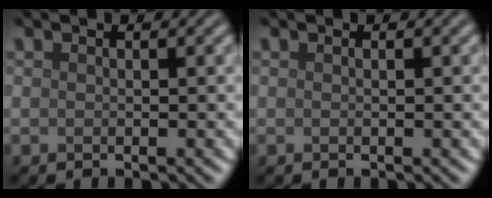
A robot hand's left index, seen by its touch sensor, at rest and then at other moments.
{"total": 0.0}